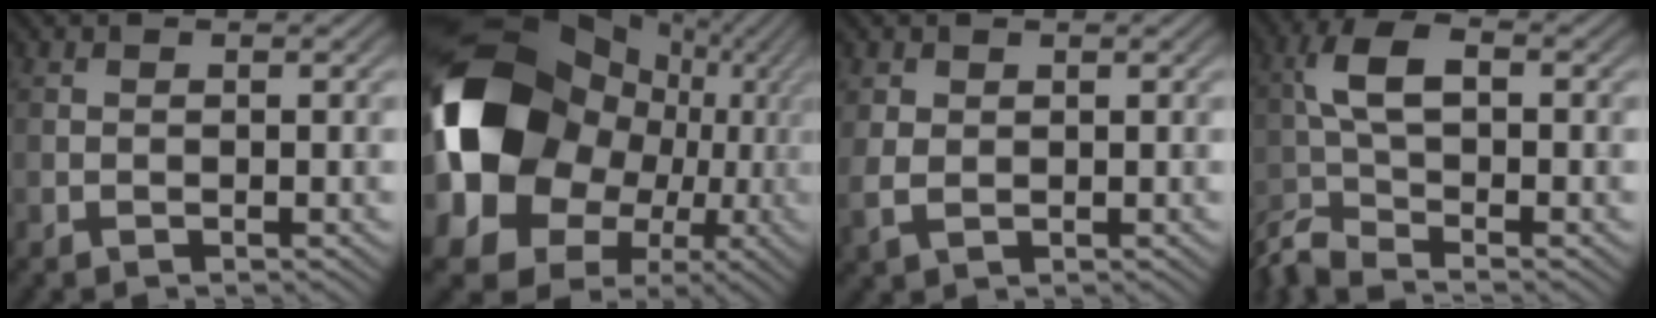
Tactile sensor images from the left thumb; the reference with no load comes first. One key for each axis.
{"total": 21.1, "fx": 1.1, "fy": 17.3, "fz": 12.1, "tx": -0.285, "ty": -0.028, "tz": 0.053}
{"total": 2.5, "fx": 0.8, "fy": 1.9, "fz": 1.4, "tx": -0.040, "ty": -0.001, "tz": 0.018}
{"total": 6.6, "fx": -3.6, "fy": 1.9, "fz": 5.2, "tx": -0.117, "ty": -0.004, "tz": -0.085}